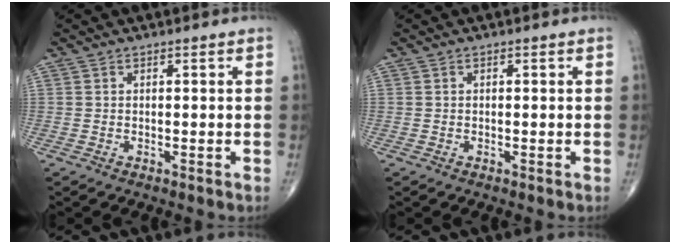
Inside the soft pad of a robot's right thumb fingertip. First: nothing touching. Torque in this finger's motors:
{"motor_torque": [-0.65, 0.34, 0.08, 0.06, -0.04]}